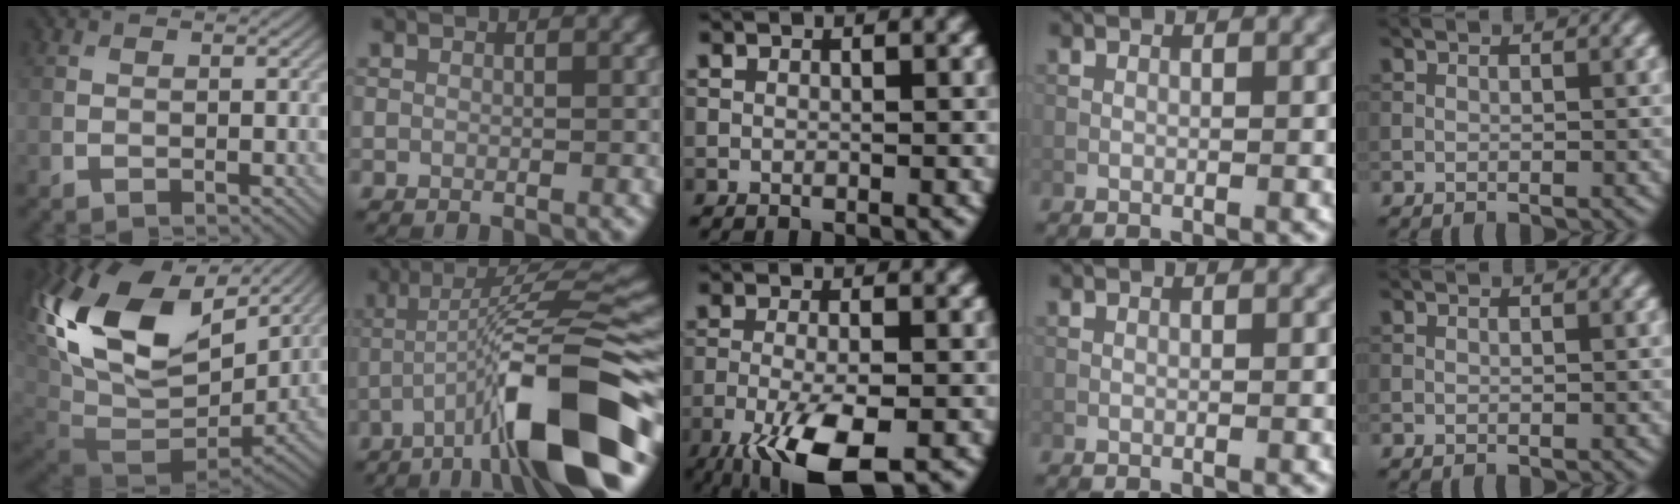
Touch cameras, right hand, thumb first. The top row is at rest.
{"thumb": {"total": 21.1, "force": [7.7, 12.9, 14.9], "torque": [-0.327, 0.015, 0.158]}, "index": {"total": 13.2, "force": [-6.3, 2.2, 11.4], "torque": [-0.174, 0.021, -0.099]}, "middle": {"total": 8.7, "force": [-4.9, 2.6, 6.6], "torque": [-0.141, -0.022, -0.090]}}